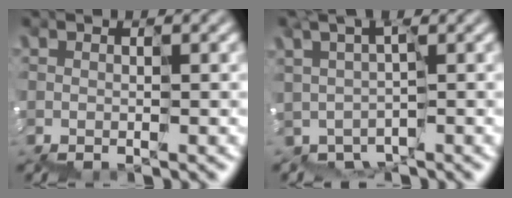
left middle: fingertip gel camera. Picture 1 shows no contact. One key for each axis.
{"total": 1.3, "fx": -0.5, "fy": 0.5, "fz": 1.0, "tx": -0.034, "ty": 0.005, "tz": -0.010}